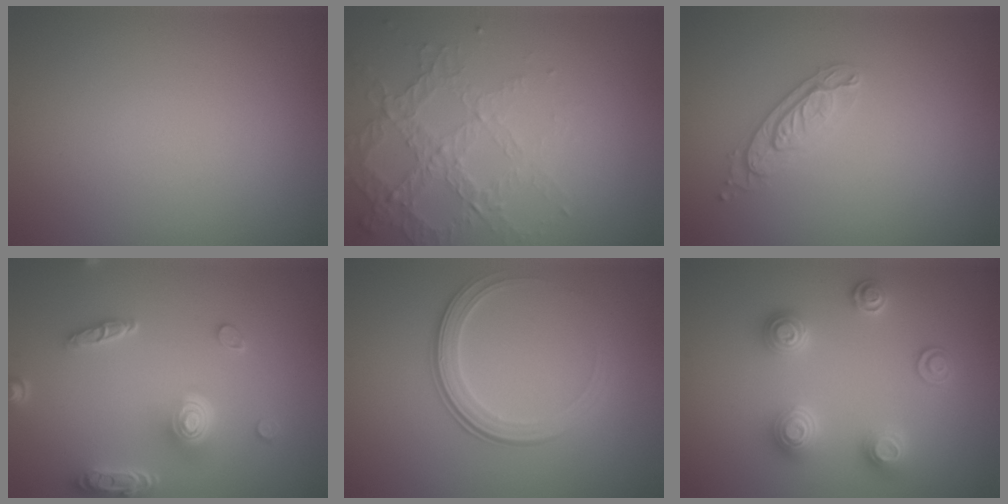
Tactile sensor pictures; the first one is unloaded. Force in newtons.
{"total": 4.2, "press": 3.0, "slide": 2.9}
{"total": 2.2, "press": 2.2, "slide": 0.3}
{"total": 5.1, "press": 4.1, "slide": 3.1}
{"total": 2.5, "press": 1.9, "slide": 1.7}
{"total": 3.2, "press": 3.2, "slide": 0.4}